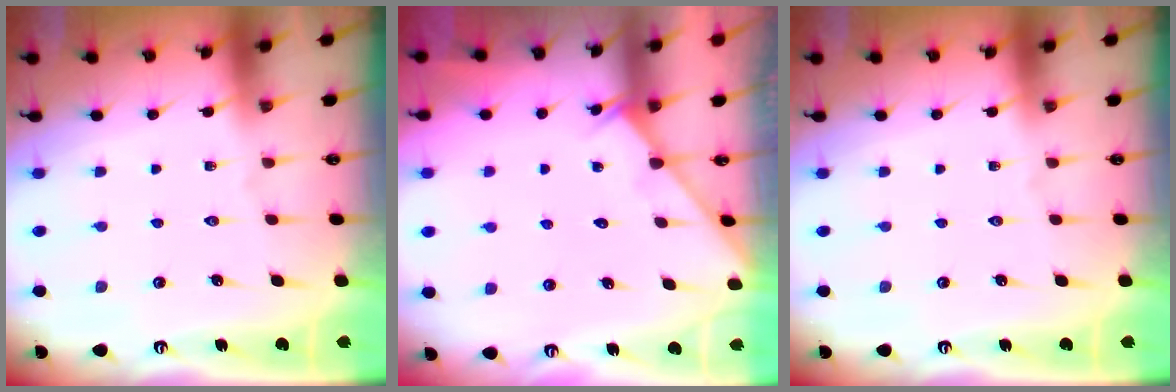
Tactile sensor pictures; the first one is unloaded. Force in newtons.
{"total": 2.6, "press": 2.6, "slide": 0.3}
{"total": 0.0}